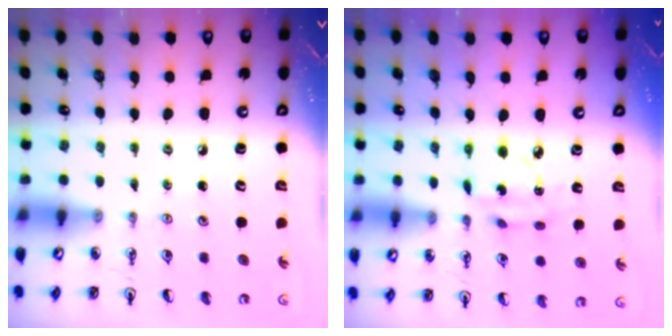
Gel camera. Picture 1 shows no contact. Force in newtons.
{"total": 7.6, "press": 7.6, "slide": 0.4}